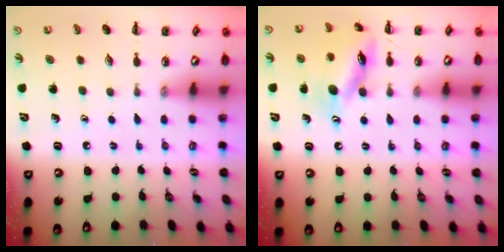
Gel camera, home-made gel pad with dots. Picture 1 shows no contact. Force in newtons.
{"total": 13.7, "press": 13.6, "slide": 1.4}